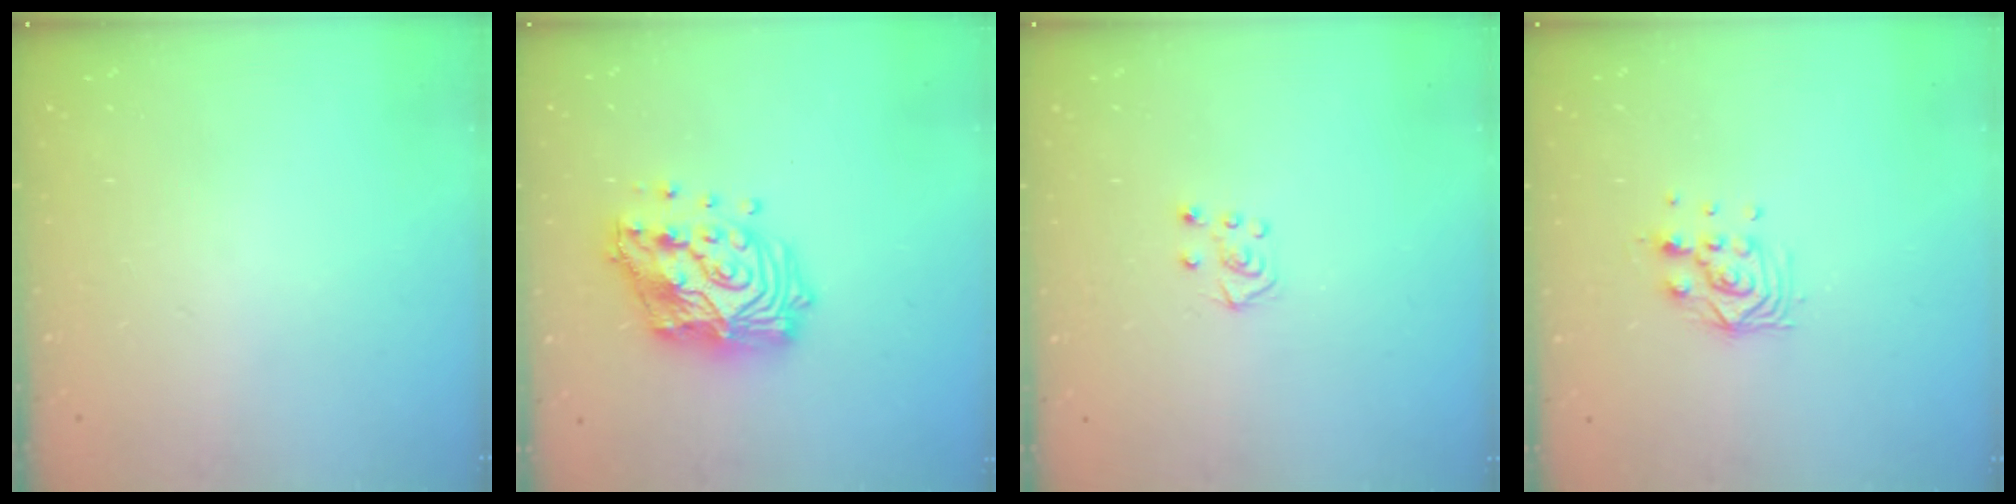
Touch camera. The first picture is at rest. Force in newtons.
{"total": 18.1, "press": 18.0, "slide": 1.5}
{"total": 5.3, "press": 5.3, "slide": 0.6}
{"total": 8.8, "press": 8.8, "slide": 0.7}